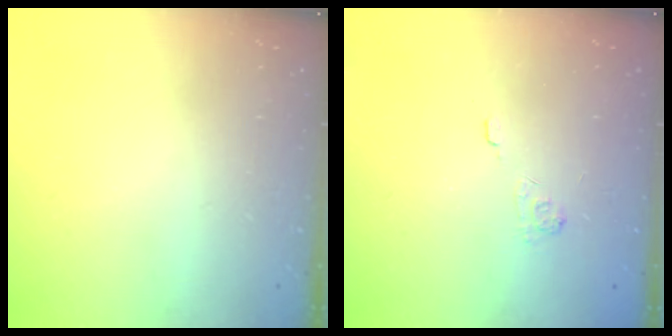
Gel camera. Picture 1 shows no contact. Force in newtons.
{"total": 2.1, "press": 1.5, "slide": 1.4}